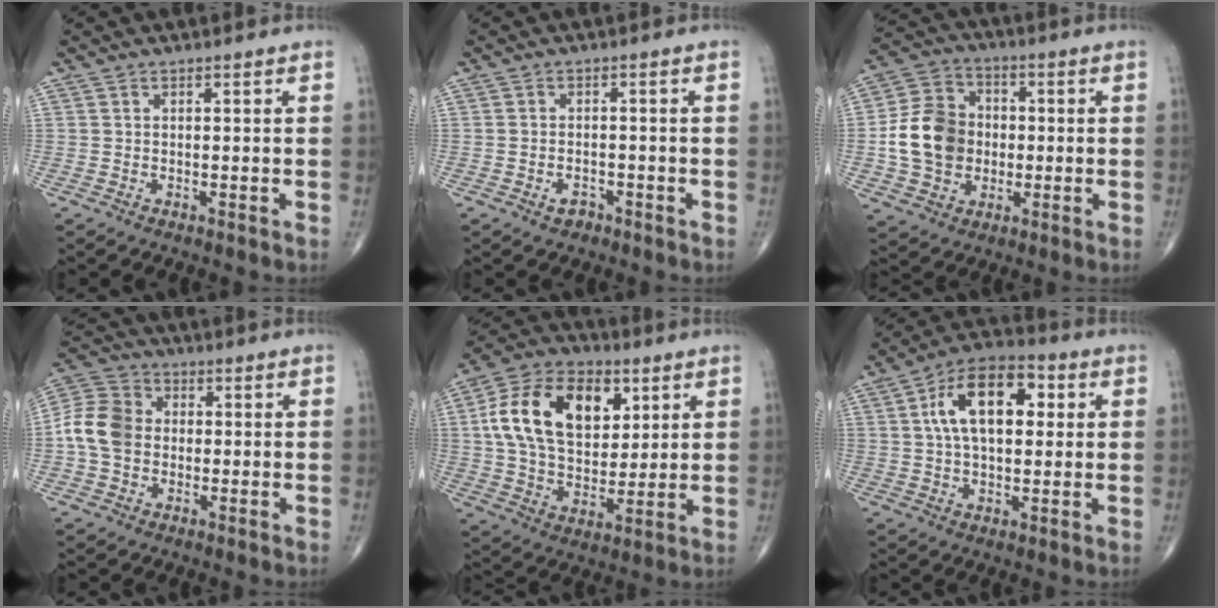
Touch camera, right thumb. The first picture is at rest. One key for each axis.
{"total": 2.2, "fx": -1.3, "fy": 1.4, "fz": 1.0, "tx": -0.015, "ty": 0.009, "tz": -0.018}
{"total": 13.7, "fx": -0.9, "fy": 11.2, "fz": 7.8, "tx": -0.123, "ty": 0.023, "tz": -0.019}
{"total": 9.8, "fx": -0.5, "fy": 7.9, "fz": 5.8, "tx": -0.104, "ty": 0.028, "tz": -0.021}
{"total": 20.0, "fx": 5.8, "fy": 12.9, "fz": 14.1, "tx": -0.228, "ty": -0.005, "tz": 0.100}
{"total": 14.6, "fx": 3.2, "fy": 8.0, "fz": 11.7, "tx": -0.184, "ty": 0.020, "tz": 0.047}